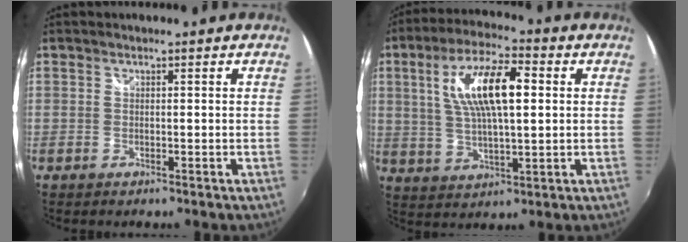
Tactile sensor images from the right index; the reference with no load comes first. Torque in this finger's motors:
{"motor_torque": [0.98, -0.21, 0.87, 0.16]}